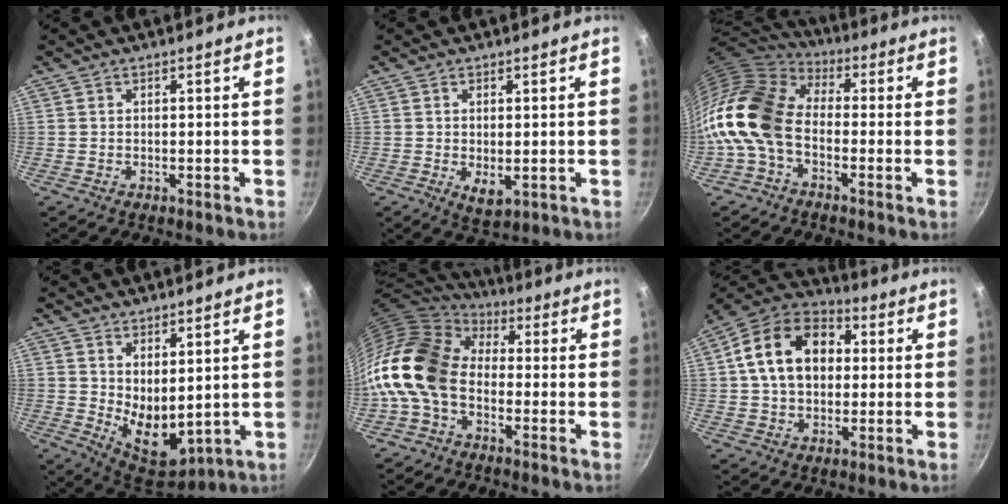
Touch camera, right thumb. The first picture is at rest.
{"total": 3.8, "force": [-0.2, 2.0, 3.3], "torque": [-0.053, -0.015, 0.002]}
{"total": 14.5, "force": [-2.6, 9.7, 10.4], "torque": [-0.182, 0.035, -0.072]}
{"total": 9.4, "force": [3.1, 4.9, 7.4], "torque": [-0.094, -0.047, 0.070]}
{"total": 16.4, "force": [-2.3, 11.3, 11.6], "torque": [-0.208, 0.038, -0.067]}
{"total": 16.7, "force": [2.5, 12.1, 11.3], "torque": [-0.166, 0.028, 0.026]}